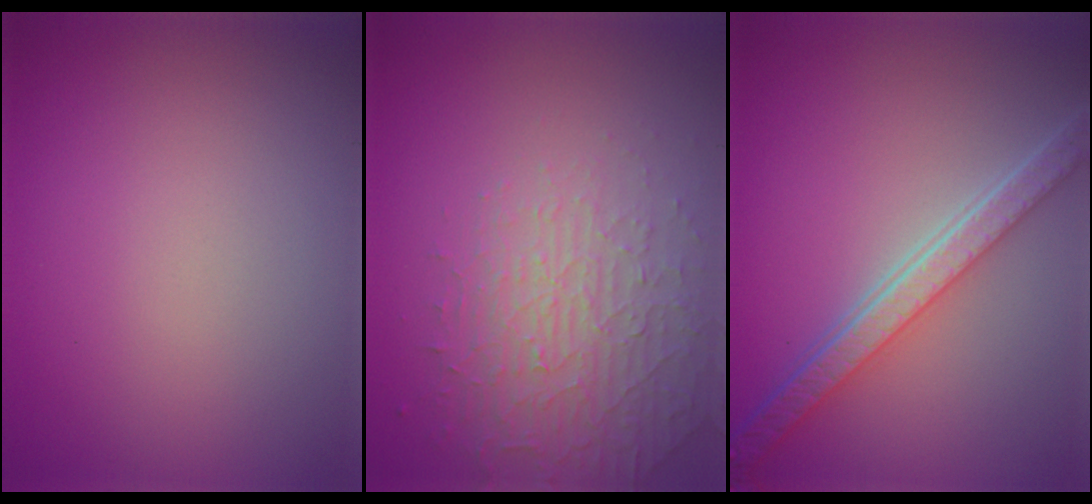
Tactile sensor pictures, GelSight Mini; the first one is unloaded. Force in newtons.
{"total": 4.6, "press": 3.2, "slide": 3.3}
{"total": 5.9, "press": 4.3, "slide": 4.0}